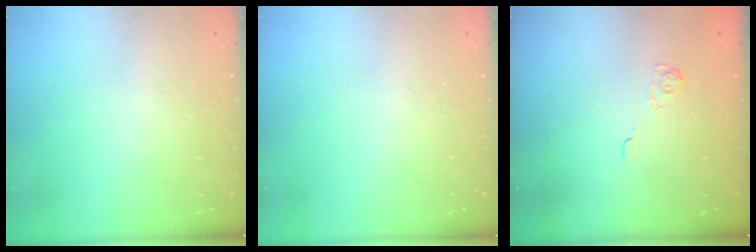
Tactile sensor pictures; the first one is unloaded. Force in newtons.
{"total": 0.0}
{"total": 2.2, "press": 1.7, "slide": 1.4}